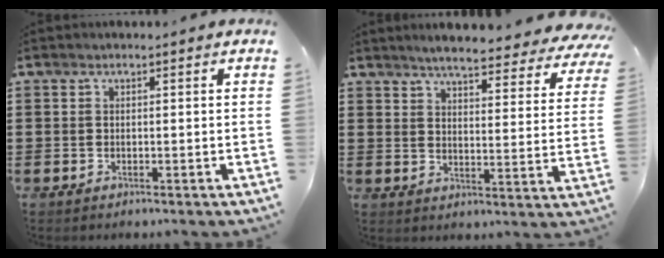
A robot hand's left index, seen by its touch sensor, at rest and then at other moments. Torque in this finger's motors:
{"motor_torque": [2.14, 0.00, 0.11, -0.07]}